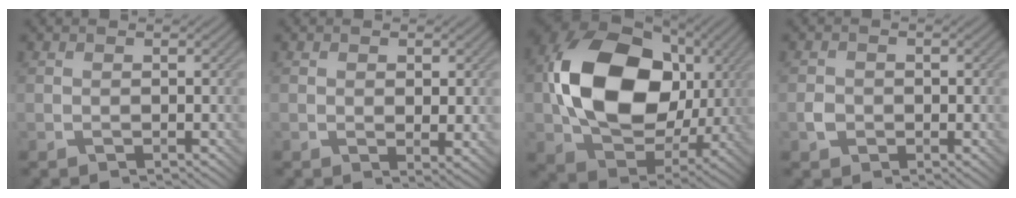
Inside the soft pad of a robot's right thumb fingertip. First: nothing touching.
{"total": 2.1, "force": [0.3, 1.1, 1.7], "torque": [-0.027, -0.010, 0.009]}
{"total": 18.6, "force": [2.4, 13.8, 12.3], "torque": [-0.260, -0.003, 0.054]}
{"total": 1.9, "force": [-0.5, 1.7, 0.9], "torque": [-0.015, -0.004, -0.015]}